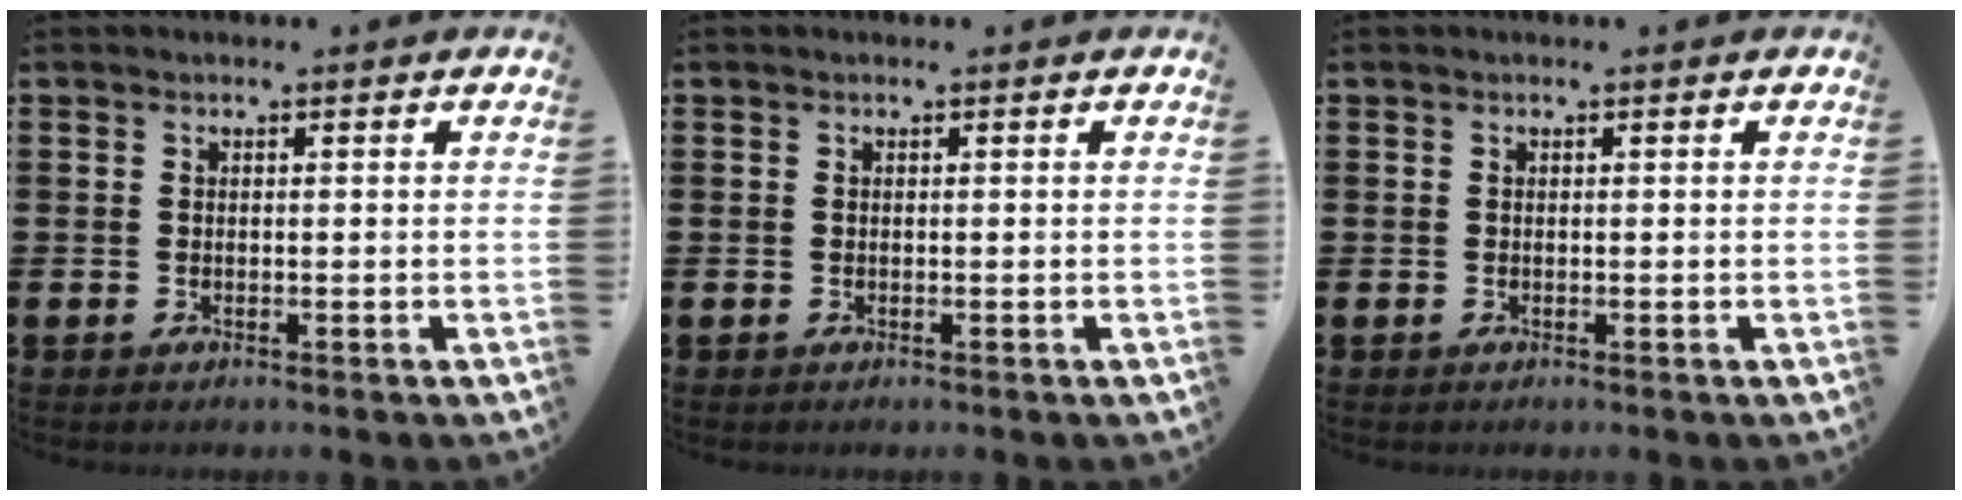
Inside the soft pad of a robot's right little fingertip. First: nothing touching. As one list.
[{"total": 0.0}, {"total": 0.0}]